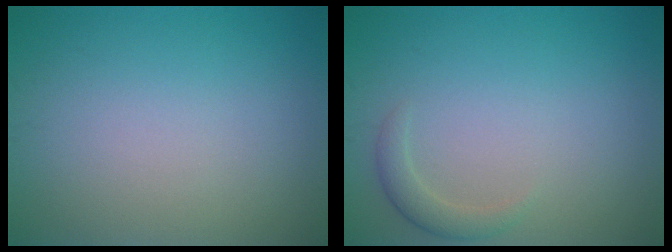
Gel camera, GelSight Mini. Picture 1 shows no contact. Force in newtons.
{"total": 1.6, "press": 1.6, "slide": 0.1}